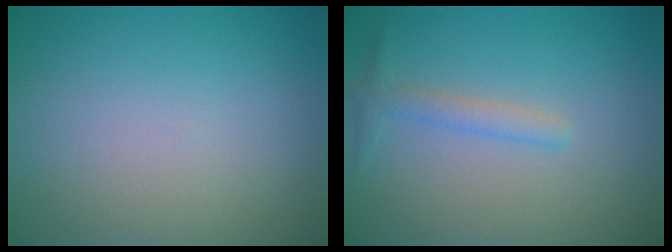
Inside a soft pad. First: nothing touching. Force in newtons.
{"total": 1.6, "press": 1.6, "slide": 0.1}